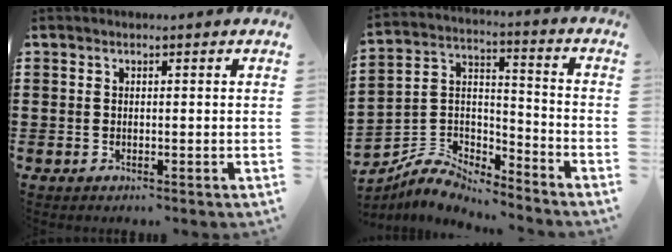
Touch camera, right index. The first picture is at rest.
{"total": 6.0, "force": [-5.7, 1.9, 0.8], "torque": [-0.042, 0.003, -0.119]}